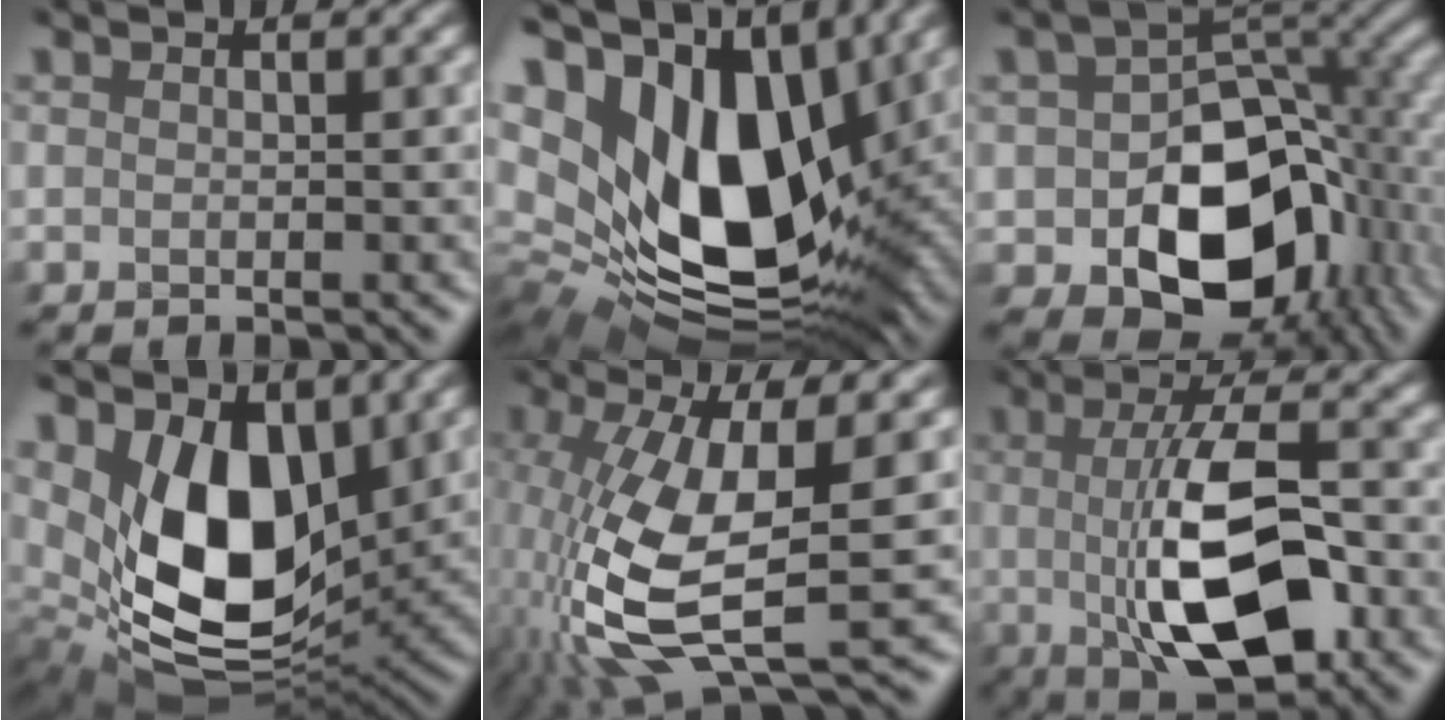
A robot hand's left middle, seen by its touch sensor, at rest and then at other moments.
{"total": 18.6, "force": [4.6, 11.3, 14.0], "torque": [-0.279, -0.001, 0.089]}
{"total": 12.7, "force": [-3.6, 8.2, 9.0], "torque": [-0.132, -0.019, -0.053]}
{"total": 10.7, "force": [2.3, 6.3, 8.3], "torque": [-0.148, -0.024, 0.042]}
{"total": 11.3, "force": [-1.8, 4.3, 10.3], "torque": [-0.244, -0.033, -0.024]}
{"total": 9.5, "force": [-1.2, 3.1, 8.9], "torque": [-0.152, -0.003, -0.021]}